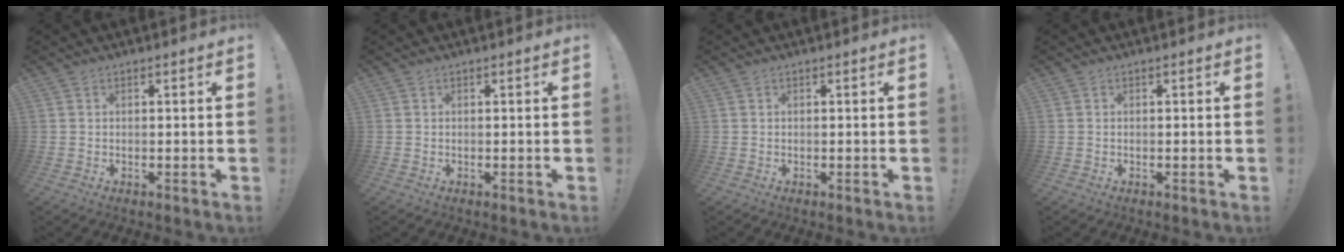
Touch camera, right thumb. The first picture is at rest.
{"total": 0.0}
{"total": 0.0}
{"total": 0.0}